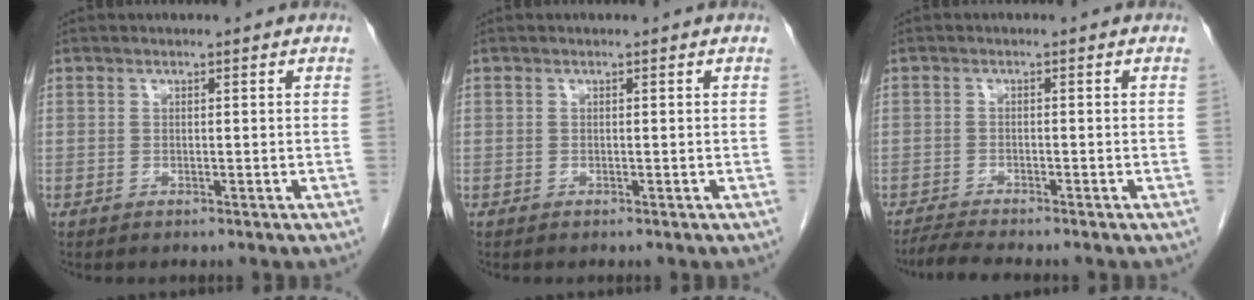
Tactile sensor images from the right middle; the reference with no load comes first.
{"total": 0.0}
{"total": 3.8, "force": [-3.4, -0.3, 1.6], "torque": [-0.034, -0.017, -0.058]}